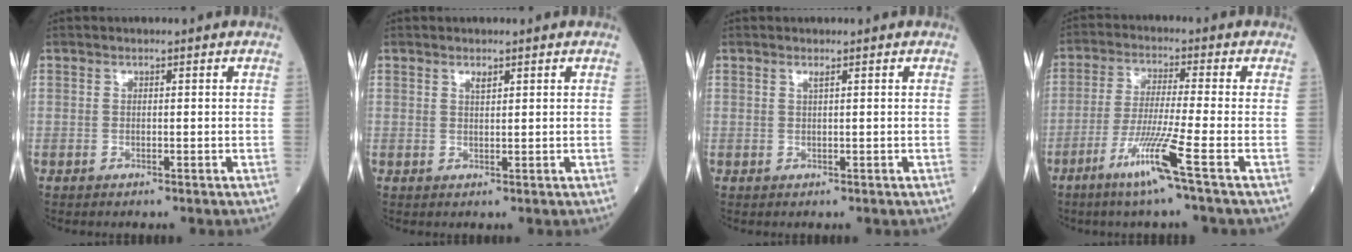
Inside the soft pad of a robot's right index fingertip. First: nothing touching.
{"total": 1.0, "force": [0.7, 0.2, 0.7], "torque": [-0.015, -0.002, 0.014]}
{"total": 0.6, "force": [0.4, -0.1, 0.5], "torque": [-0.015, -0.004, 0.009]}
{"total": 8.7, "force": [-4.6, -1.7, 7.2], "torque": [-0.140, -0.025, -0.095]}